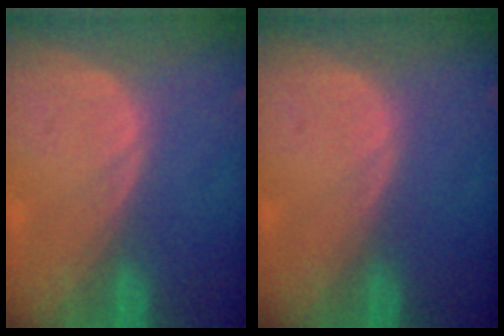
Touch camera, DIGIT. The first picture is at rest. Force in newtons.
{"total": 0.0}